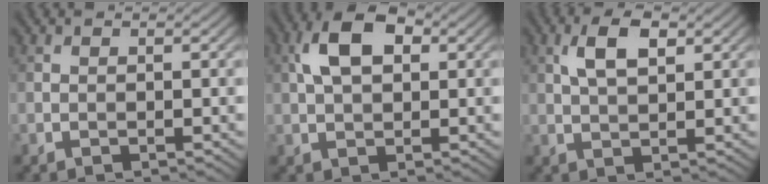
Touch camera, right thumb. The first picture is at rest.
{"total": 7.0, "force": [1.9, 4.1, 5.4], "torque": [-0.109, 0.014, 0.026]}
{"total": 4.7, "force": [1.9, 2.1, 3.8], "torque": [-0.080, 0.007, 0.035]}